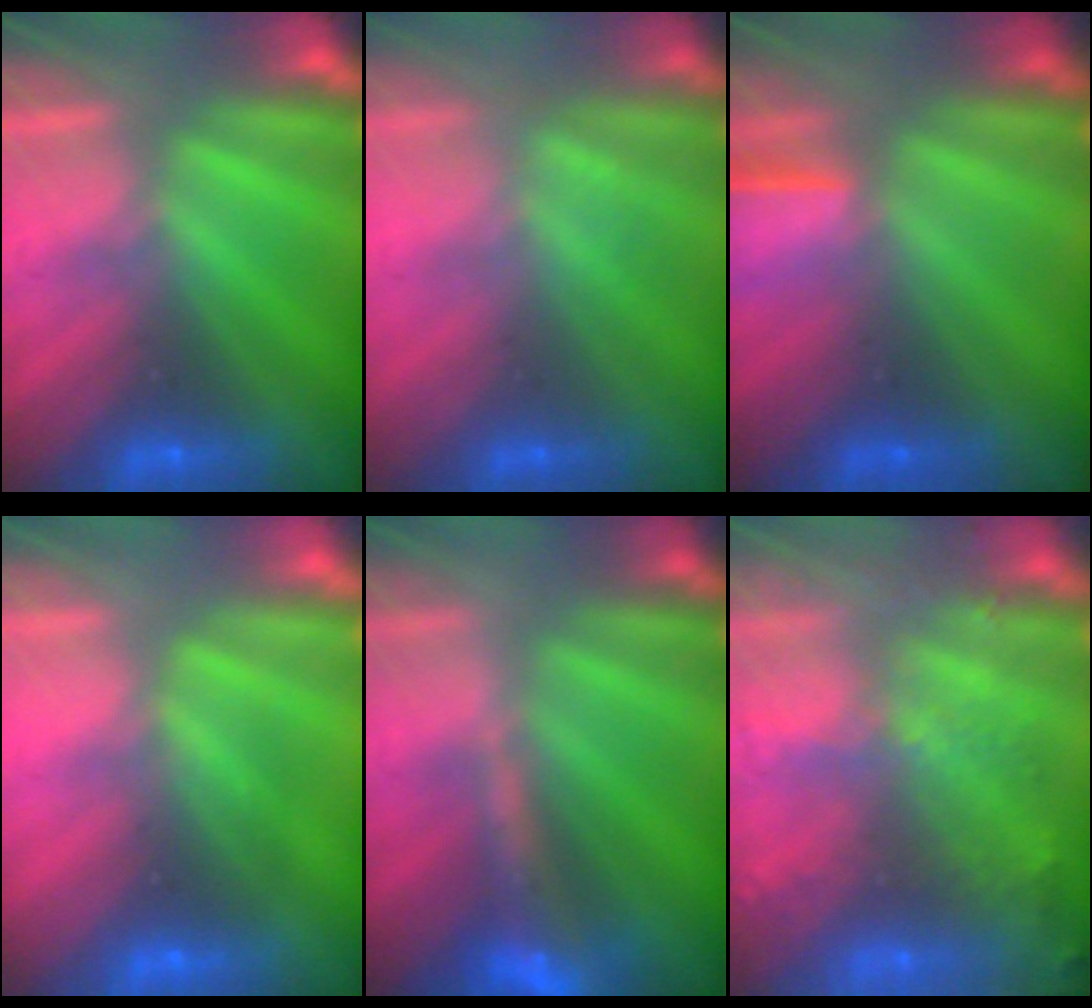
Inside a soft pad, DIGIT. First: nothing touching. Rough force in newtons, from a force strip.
{"total": 2.6}
{"total": 1.4}
{"total": 2.7}
{"total": 9.1}
{"total": 8.1}